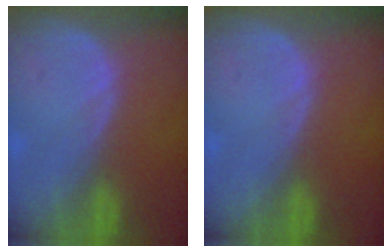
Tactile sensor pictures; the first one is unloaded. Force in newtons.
{"total": 0.0}